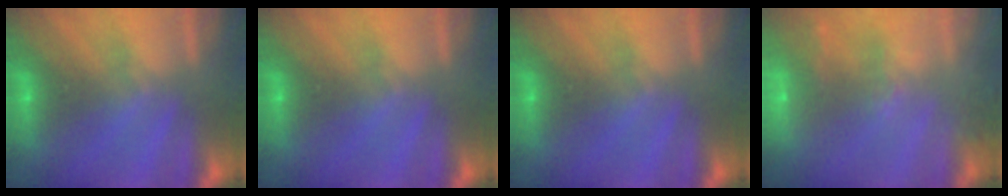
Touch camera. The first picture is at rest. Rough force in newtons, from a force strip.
{"total": 0.0}
{"total": 0.0}
{"total": 9.5}